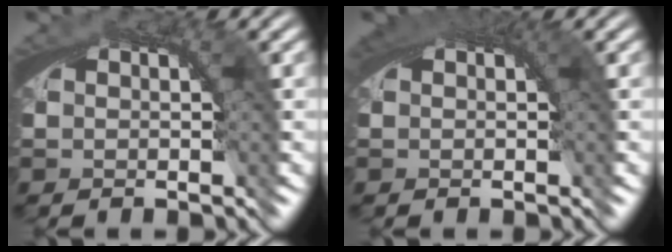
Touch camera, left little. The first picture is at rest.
{"total": 1.1, "force": [0.4, 0.7, 0.7], "torque": [-0.012, -0.005, 0.007]}